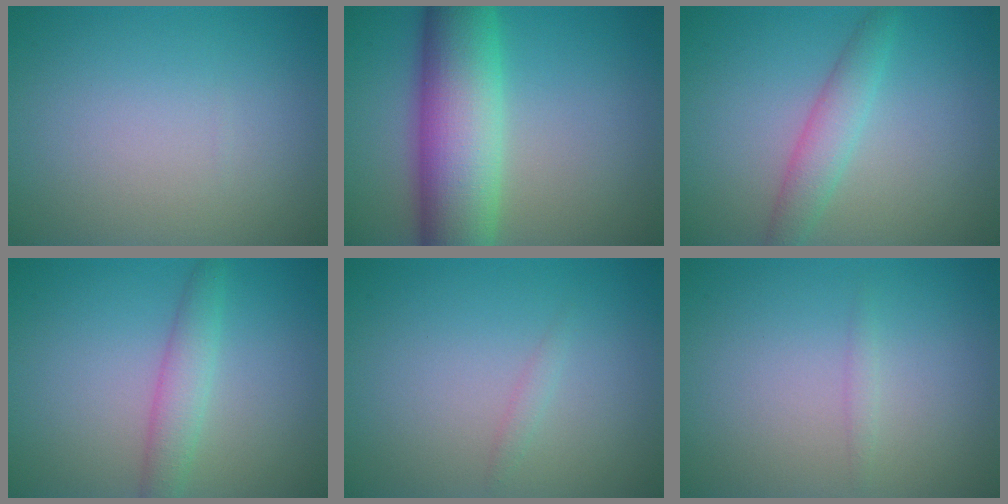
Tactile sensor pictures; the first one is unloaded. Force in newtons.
{"total": 10.7, "press": 10.7, "slide": 0.2}
{"total": 2.7, "press": 2.7, "slide": 0.1}
{"total": 2.6, "press": 2.6, "slide": 0.0}
{"total": 0.7, "press": 0.7, "slide": 0.1}
{"total": 0.7, "press": 0.7, "slide": 0.0}